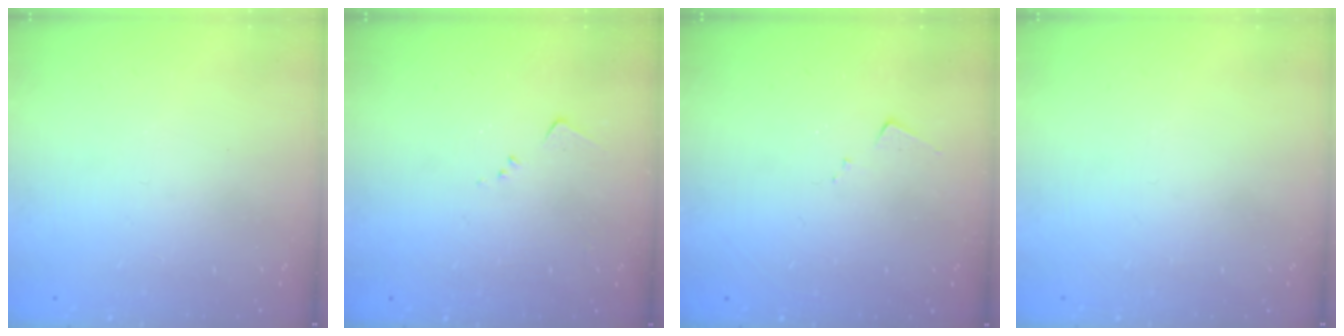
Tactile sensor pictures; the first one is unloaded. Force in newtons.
{"total": 3.5, "press": 3.5, "slide": 0.4}
{"total": 4.5, "press": 4.5, "slide": 0.2}
{"total": 0.0}